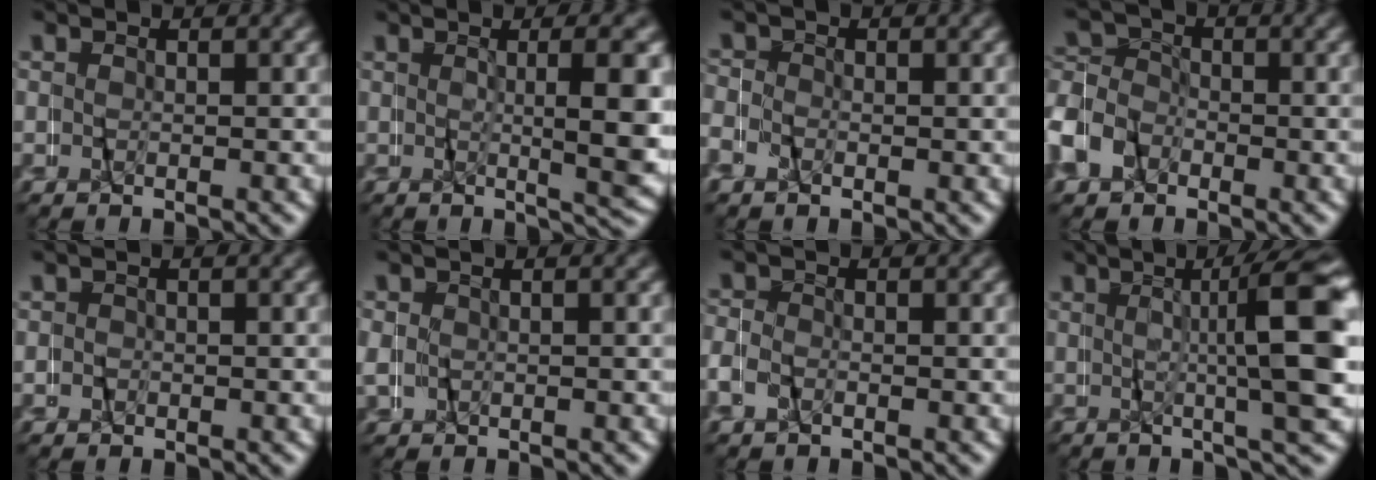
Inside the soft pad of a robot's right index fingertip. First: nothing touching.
{"total": 4.7, "force": [-0.2, -0.2, 4.7], "torque": [-0.052, 0.007, 0.001]}
{"total": 1.0, "force": [-0.1, 1.0, 0.2], "torque": [-0.012, 0.004, -0.007]}
{"total": 5.1, "force": [-0.7, 4.9, 1.2], "torque": [-0.044, -0.002, -0.021]}
{"total": 1.3, "force": [0.3, 1.2, 0.3], "torque": [-0.014, 0.002, 0.003]}
{"total": 0.8, "force": [0.4, 0.7, 0.2], "torque": [-0.016, 0.006, 0.008]}
{"total": 1.3, "force": [-0.5, 1.1, 0.1], "torque": [-0.019, 0.004, -0.012]}
{"total": 8.1, "force": [0.1, 0.0, 8.1], "torque": [-0.088, 0.026, 0.004]}